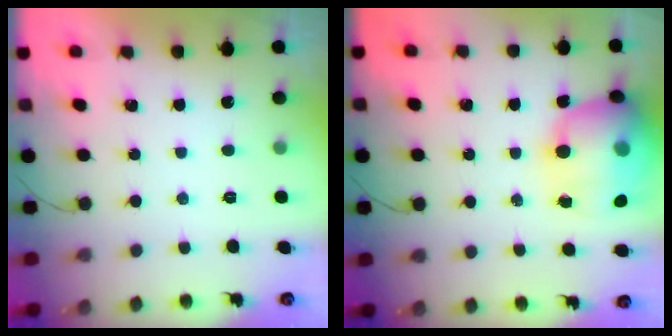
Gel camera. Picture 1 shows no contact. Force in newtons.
{"total": 20.9, "press": 20.5, "slide": 4.5}